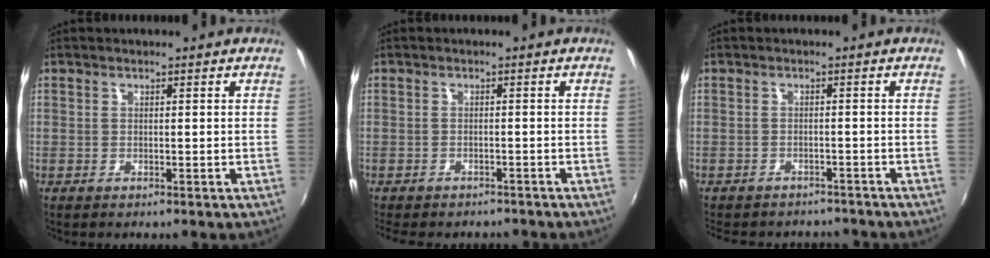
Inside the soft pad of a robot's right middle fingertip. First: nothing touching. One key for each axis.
{"total": 5.9, "fx": -5.1, "fy": 2.1, "fz": 2.1, "tx": -0.054, "ty": -0.015, "tz": -0.072}
{"total": 8.7, "fx": -7.6, "fy": 3.1, "fz": 2.7, "tx": -0.066, "ty": -0.012, "tz": -0.104}